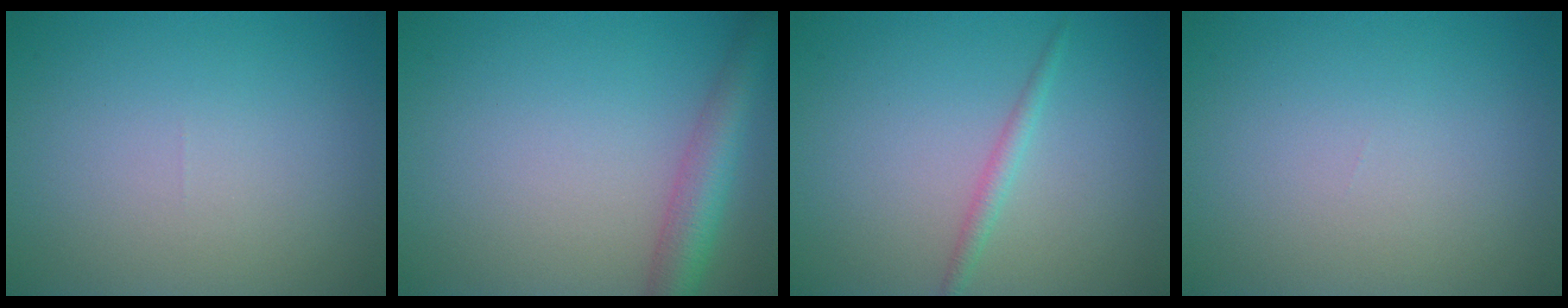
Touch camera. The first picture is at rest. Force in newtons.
{"total": 4.3, "press": 4.2, "slide": 0.2}
{"total": 1.3, "press": 1.3, "slide": 0.0}
{"total": 0.0}